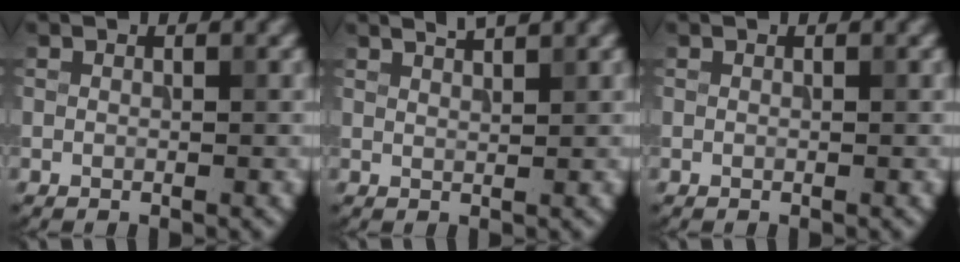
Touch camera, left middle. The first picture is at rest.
{"total": 2.4, "force": [1.9, 0.6, 1.3], "torque": [-0.002, 0.008, 0.011]}
{"total": 0.0}